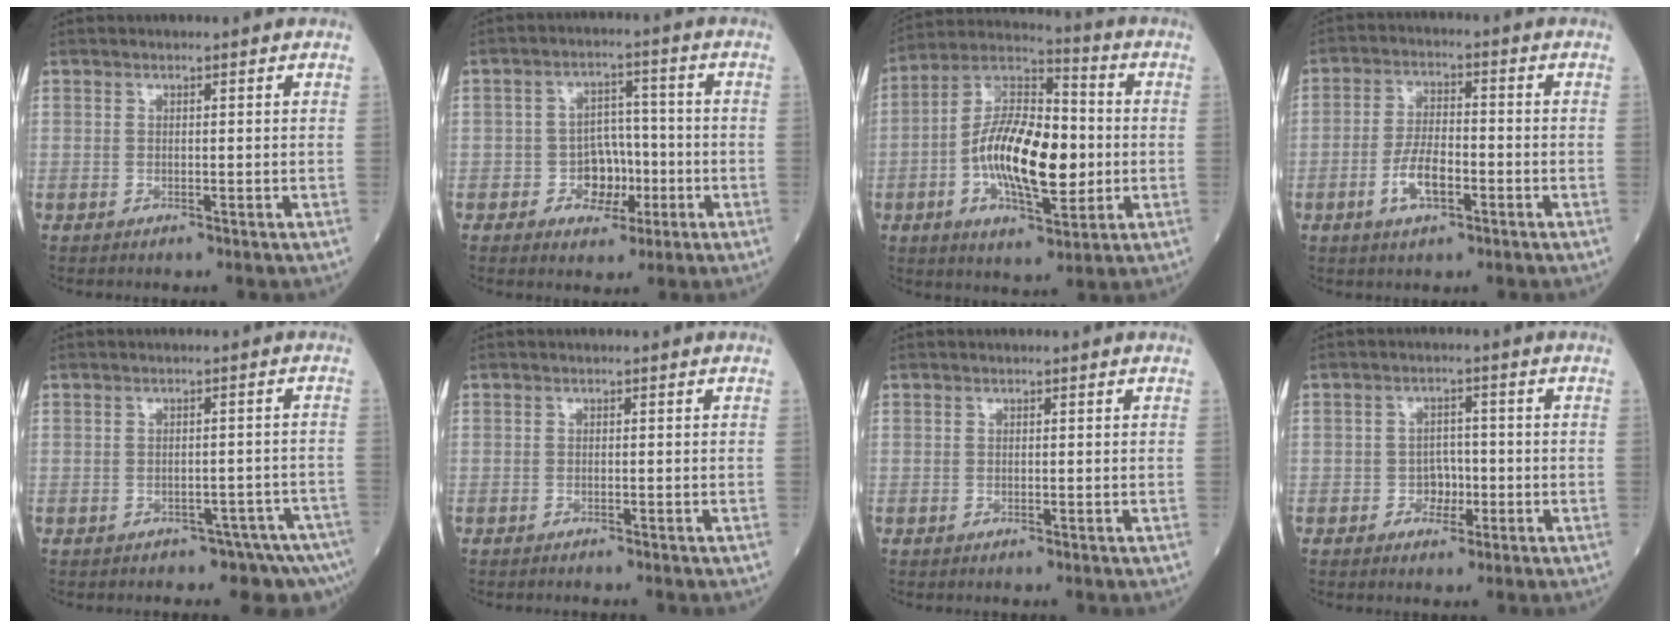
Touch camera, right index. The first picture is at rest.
{"total": 5.8, "force": [-1.9, 4.5, 3.0], "torque": [-0.039, 0.015, -0.029]}
{"total": 16.9, "force": [-2.1, 6.3, 15.6], "torque": [-0.292, 0.012, -0.039]}
{"total": 6.4, "force": [-2.5, 2.4, 5.3], "torque": [-0.107, 0.004, -0.046]}
{"total": 5.8, "force": [-4.9, 2.2, 2.2], "torque": [-0.015, 0.013, -0.057]}
{"total": 1.7, "force": [-1.5, 0.1, 0.6], "torque": [-0.011, -0.002, -0.019]}
{"total": 0.0}
{"total": 3.2, "force": [-1.1, 2.5, 1.5], "torque": [-0.014, 0.008, -0.017]}